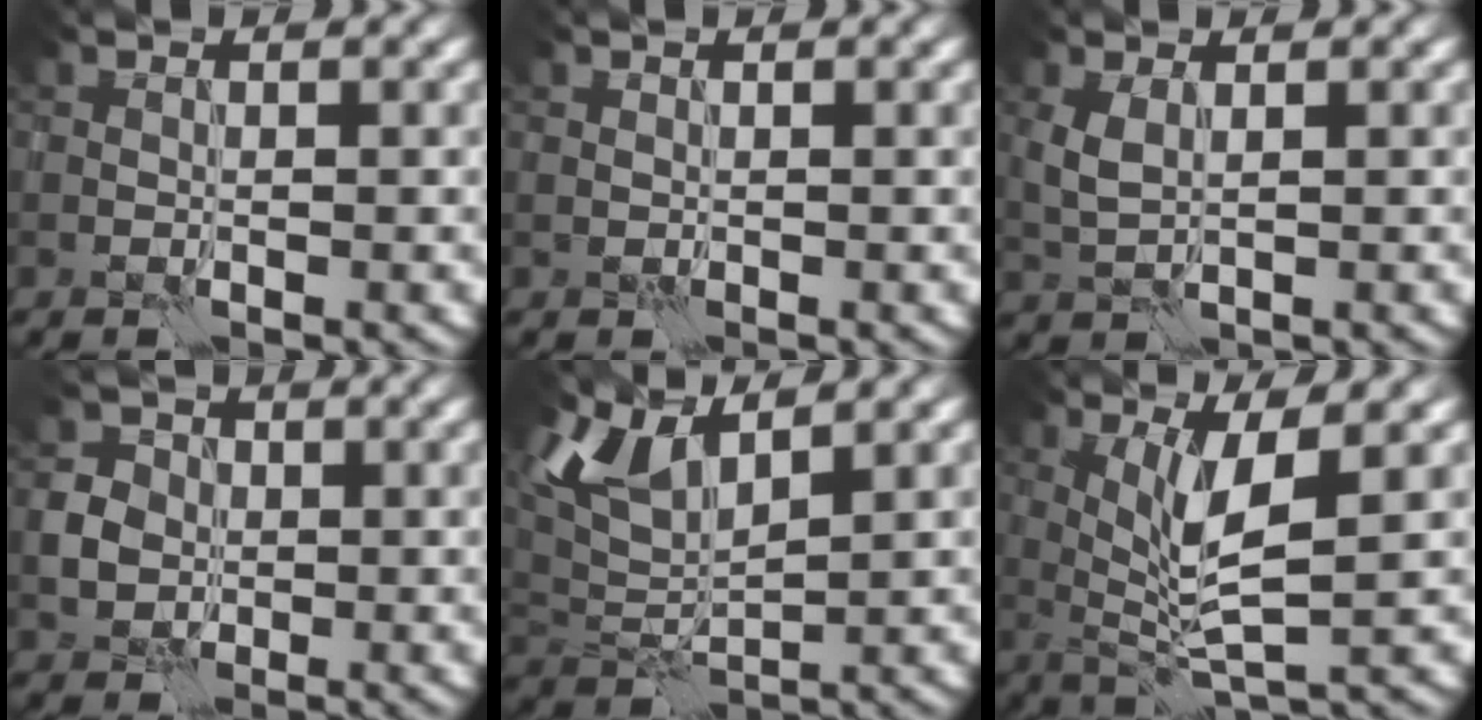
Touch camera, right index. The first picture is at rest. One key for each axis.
{"total": 0.0}
{"total": 2.1, "fx": 0.7, "fy": 0.9, "fz": 1.7, "tx": -0.048, "ty": 0.003, "tz": 0.017}
{"total": 3.0, "fx": -0.3, "fy": 2.7, "fz": 1.2, "tx": -0.020, "ty": -0.001, "tz": -0.010}
{"total": 5.5, "fx": 3.6, "fy": 2.2, "fz": 3.5, "tx": -0.090, "ty": 0.005, "tz": 0.069}
{"total": 5.4, "fx": 1.0, "fy": 1.1, "fz": 5.2, "tx": -0.104, "ty": -0.008, "tz": 0.025}